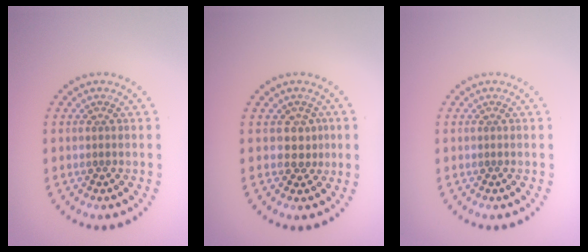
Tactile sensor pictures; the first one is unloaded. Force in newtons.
{"total": 1.7, "press": 1.3, "slide": 1.1}
{"total": 0.0}